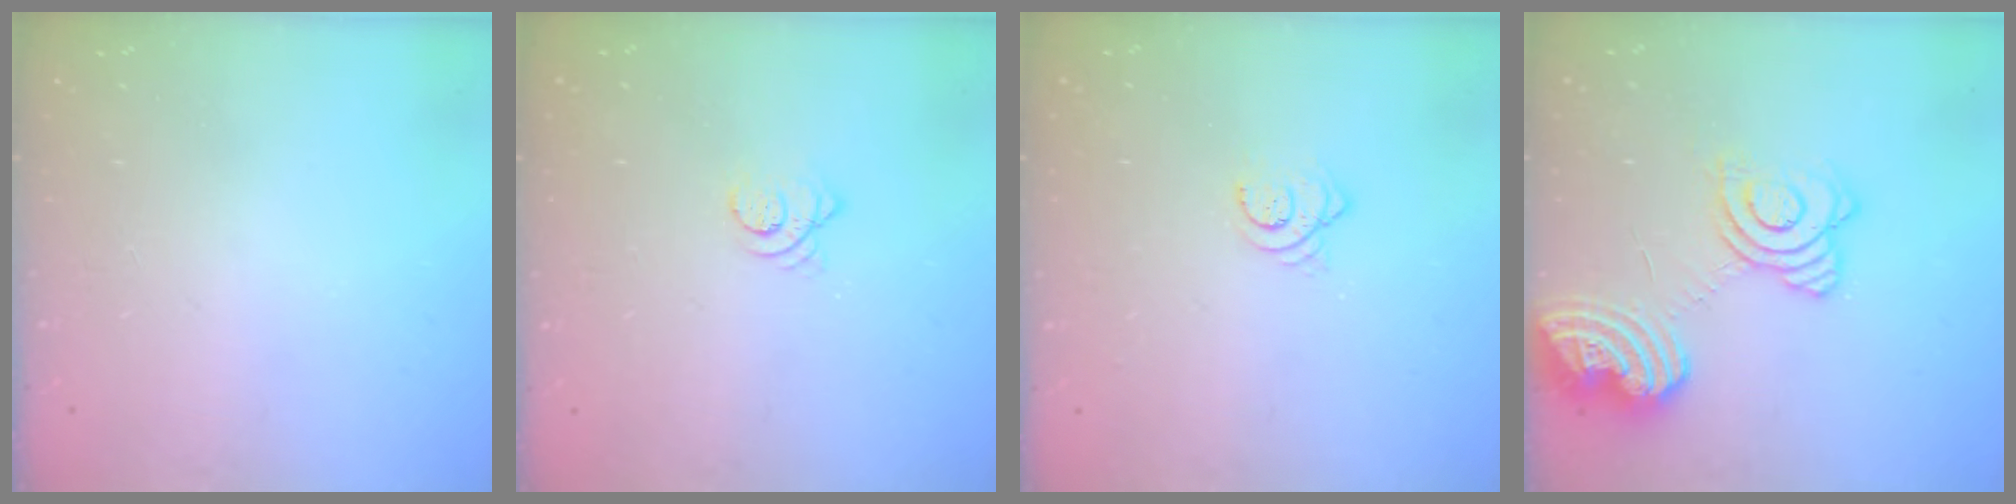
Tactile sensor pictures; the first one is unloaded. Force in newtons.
{"total": 3.0, "press": 2.9, "slide": 0.3}
{"total": 5.2, "press": 5.1, "slide": 0.5}
{"total": 18.5, "press": 18.4, "slide": 2.3}